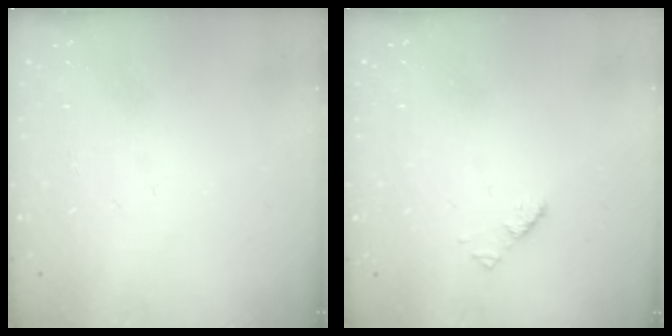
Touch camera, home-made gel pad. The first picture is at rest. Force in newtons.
{"total": 1.9, "press": 1.9, "slide": 0.3}